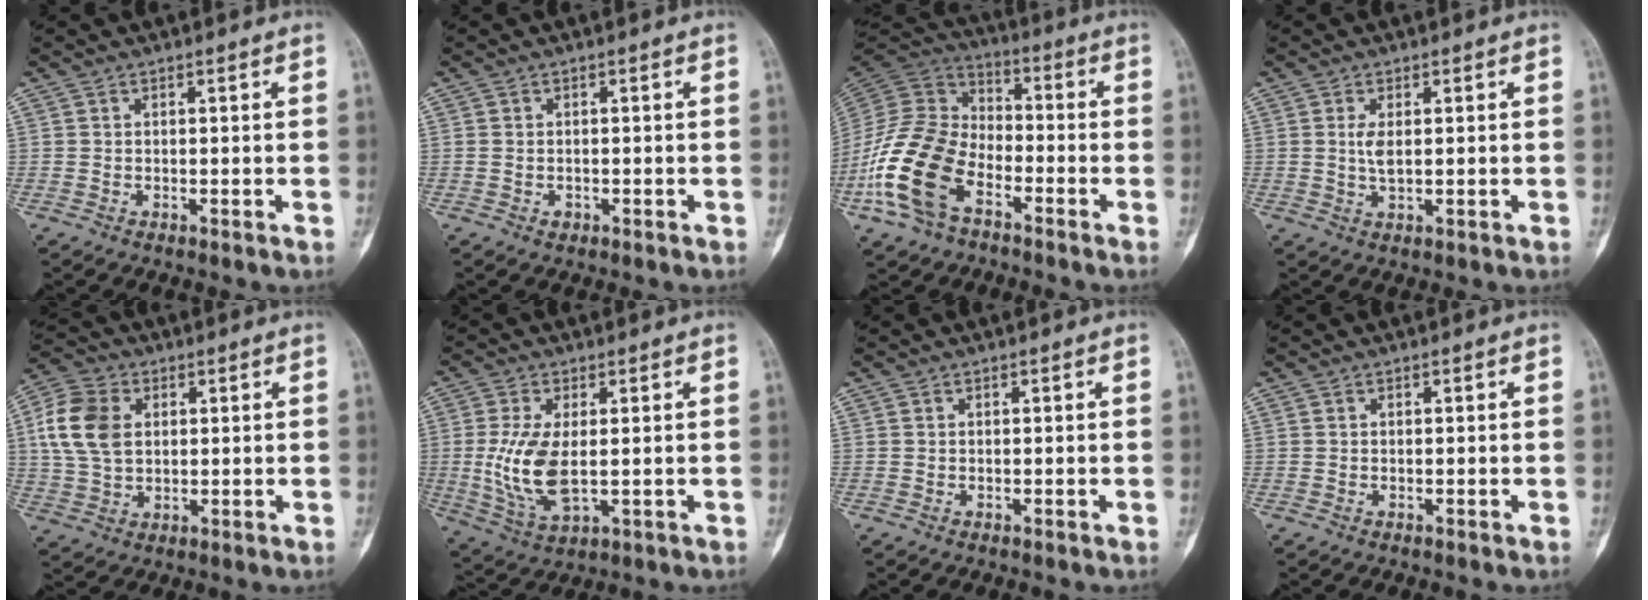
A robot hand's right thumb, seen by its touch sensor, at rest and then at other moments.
{"total": 1.0, "force": [-0.4, 0.8, 0.4], "torque": [-0.003, 0.004, -0.003]}
{"total": 17.1, "force": [-7.6, 10.4, 11.3], "torque": [-0.229, 0.048, -0.158]}
{"total": 2.8, "force": [0.4, 0.9, 2.6], "torque": [-0.054, -0.006, 0.012]}
{"total": 11.3, "force": [2.2, 8.0, 7.7], "torque": [-0.150, 0.005, 0.041]}
{"total": 10.4, "force": [-0.1, 4.9, 9.2], "torque": [-0.197, -0.014, 0.011]}
{"total": 0.0}
{"total": 0.0}